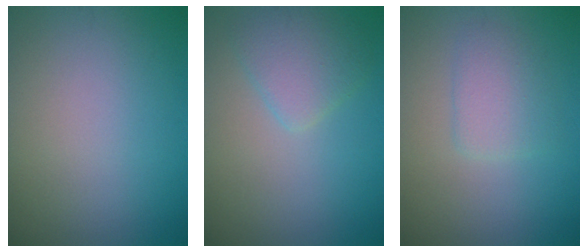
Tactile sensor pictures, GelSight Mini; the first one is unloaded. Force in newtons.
{"total": 2.8, "press": 2.8, "slide": 0.2}
{"total": 2.4, "press": 2.3, "slide": 0.5}